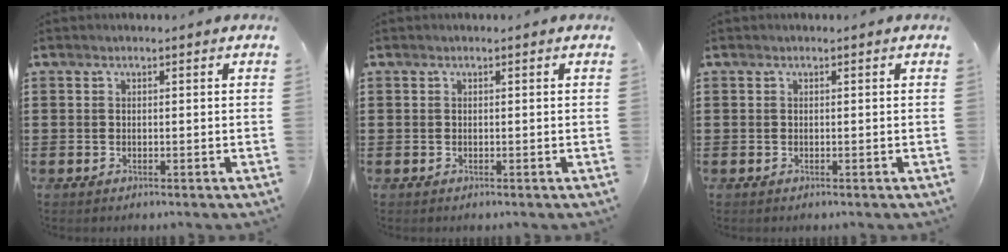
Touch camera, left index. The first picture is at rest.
{"total": 0.0}
{"total": 0.0}